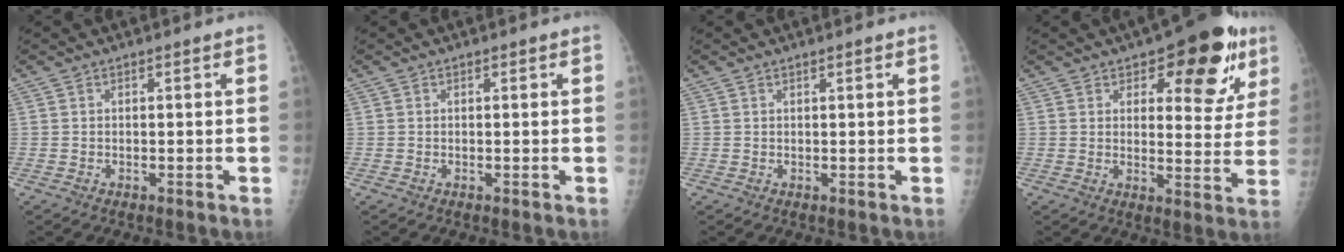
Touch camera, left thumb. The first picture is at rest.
{"total": 0.0}
{"total": 0.6, "force": [0.4, 0.0, 0.4], "torque": [-0.009, -0.001, 0.008]}
{"total": 15.3, "force": [7.9, 7.1, 11.1], "torque": [-0.086, -0.026, 0.101]}